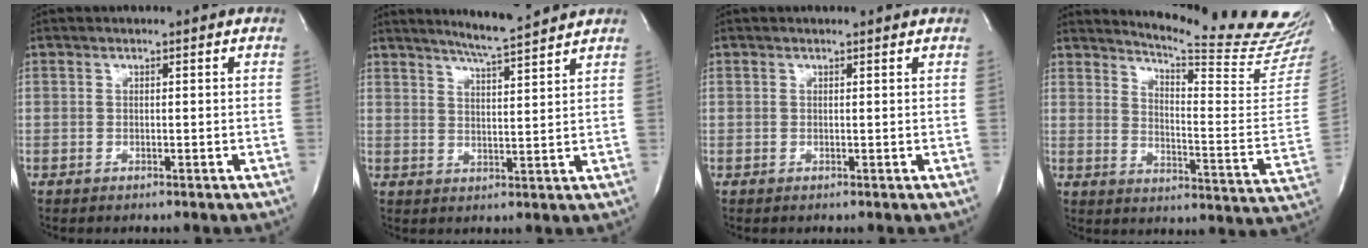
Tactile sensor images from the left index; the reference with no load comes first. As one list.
[{"total": 8.1, "force": [7.4, -0.6, 3.2], "torque": [-0.065, -0.002, 0.113]}, {"total": 1.3, "force": [1.3, 0.0, 0.0], "torque": [-0.010, -0.004, 0.010]}, {"total": 19.7, "force": [18.7, -1.1, 6.3], "torque": [-0.104, -0.139, 0.229]}]